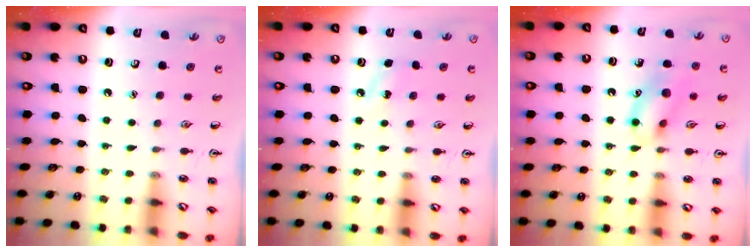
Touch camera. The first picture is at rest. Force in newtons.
{"total": 4.2, "press": 3.9, "slide": 1.5}
{"total": 12.1, "press": 12.0, "slide": 0.8}